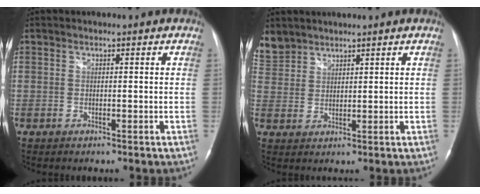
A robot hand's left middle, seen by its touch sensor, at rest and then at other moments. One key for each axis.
{"total": 4.0, "fx": 3.4, "fy": 2.2, "fz": 0.0, "tx": 0.002, "ty": 0.010, "tz": 0.070}